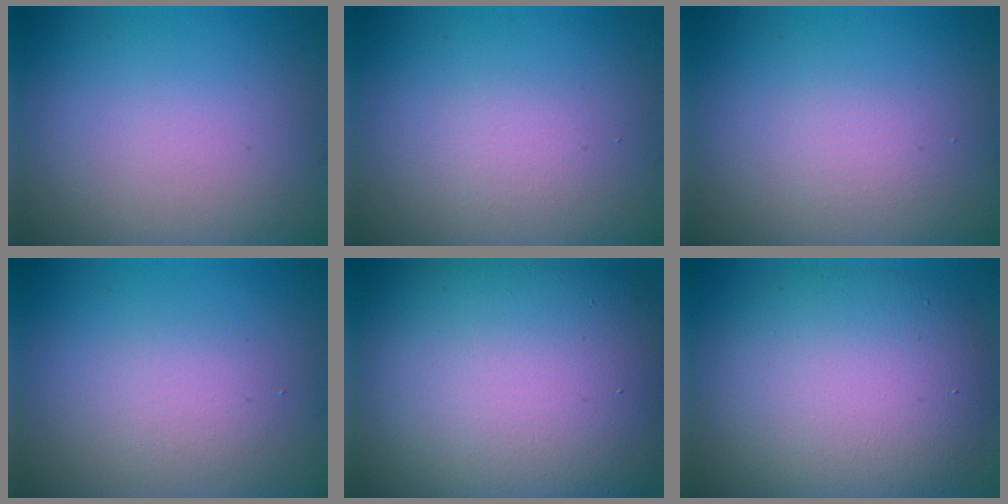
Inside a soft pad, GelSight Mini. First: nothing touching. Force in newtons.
{"total": 1.2, "press": 1.2, "slide": 0.1}
{"total": 1.1, "press": 1.1, "slide": 0.0}
{"total": 1.8, "press": 1.8, "slide": 0.0}
{"total": 18.7, "press": 18.7, "slide": 0.8}
{"total": 10.4, "press": 10.4, "slide": 0.6}